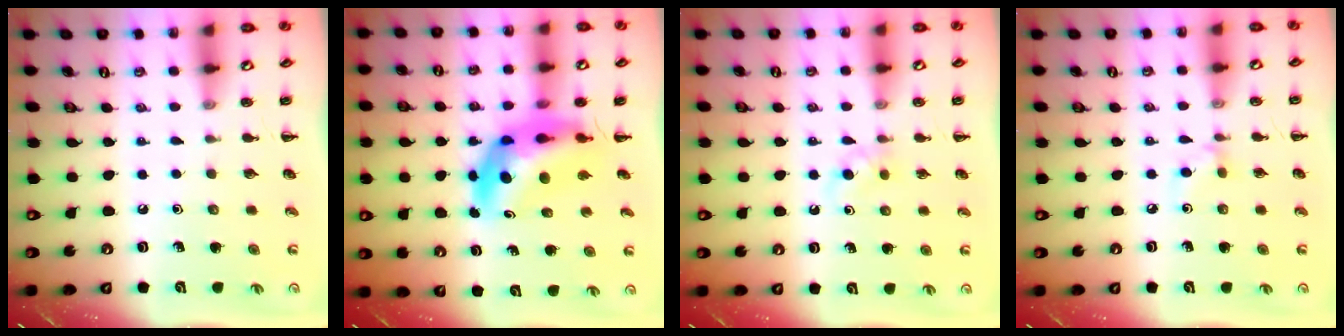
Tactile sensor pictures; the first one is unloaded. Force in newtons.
{"total": 11.8, "press": 11.2, "slide": 3.7}
{"total": 4.9, "press": 4.7, "slide": 1.6}
{"total": 4.7, "press": 4.5, "slide": 1.4}